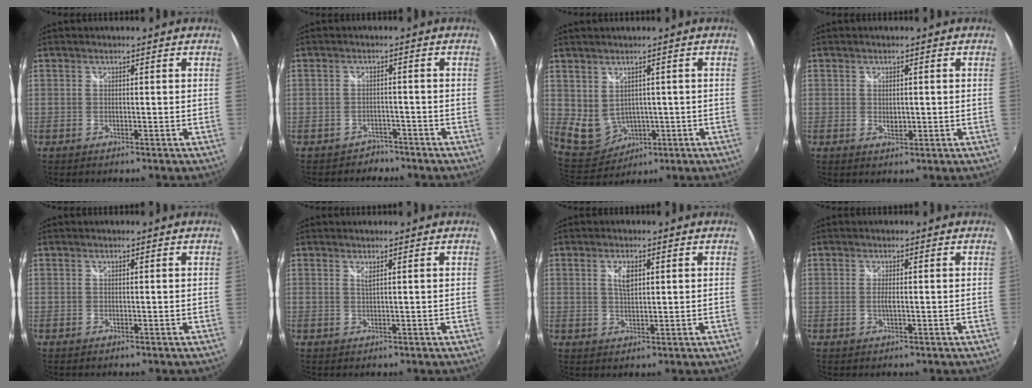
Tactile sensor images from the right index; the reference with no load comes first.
{"total": 3.7, "force": [-3.1, 2.1, -0.1], "torque": [-0.004, 0.003, -0.047]}
{"total": 7.6, "force": [0.5, 6.3, 4.3], "torque": [-0.089, -0.011, 0.035]}
{"total": 1.8, "force": [0.0, 1.3, 1.3], "torque": [-0.020, -0.002, 0.001]}
{"total": 0.0}
{"total": 0.9, "force": [0.7, -0.2, 0.6], "torque": [-0.012, -0.001, 0.012]}
{"total": 3.4, "force": [1.2, 1.6, 2.8], "torque": [-0.049, 0.001, 0.021]}
{"total": 1.4, "force": [0.0, 0.3, 1.4], "torque": [-0.027, -0.002, -0.002]}